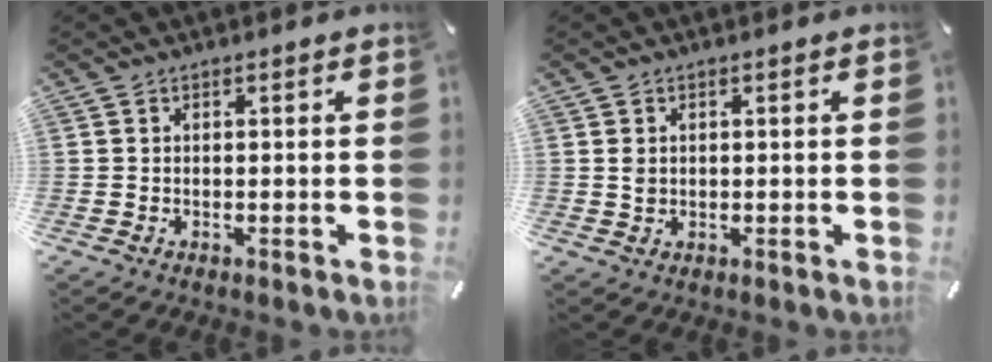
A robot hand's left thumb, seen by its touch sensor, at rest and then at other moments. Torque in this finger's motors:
{"motor_torque": [-0.11, 0.06, 0.12, -0.18, 0.02]}